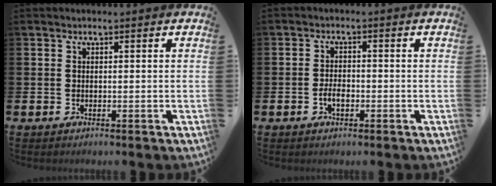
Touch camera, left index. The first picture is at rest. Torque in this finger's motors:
{"motor_torque": [0.04, 0.02, 0.01, 0.03]}